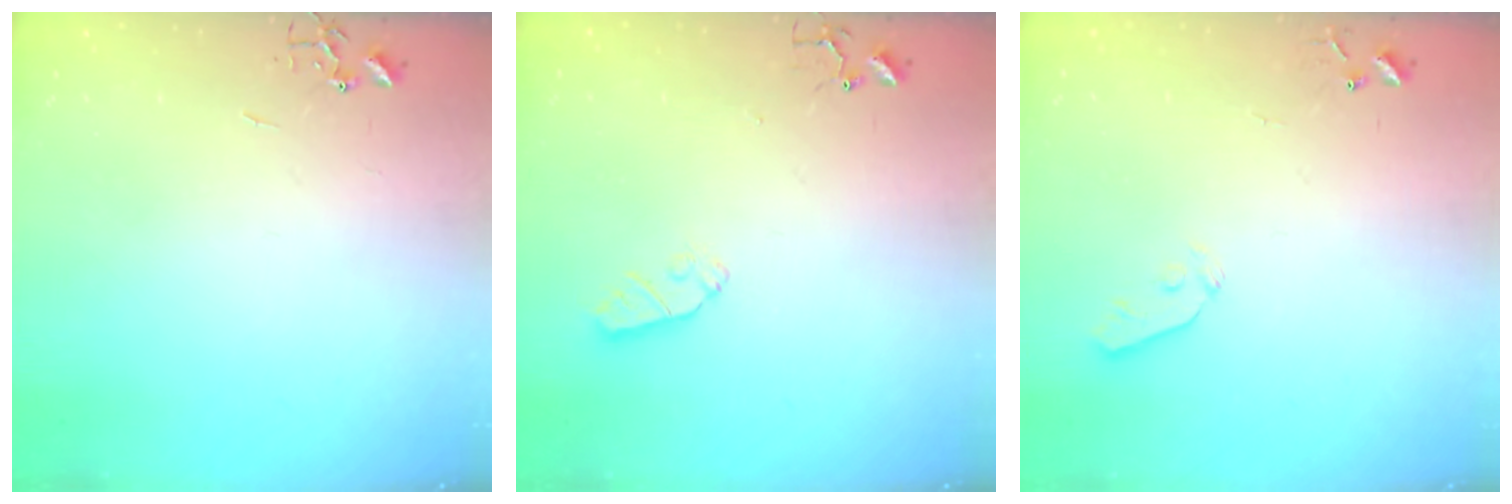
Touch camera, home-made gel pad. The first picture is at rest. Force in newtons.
{"total": 6.6, "press": 6.6, "slide": 0.2}
{"total": 4.1, "press": 4.0, "slide": 0.6}